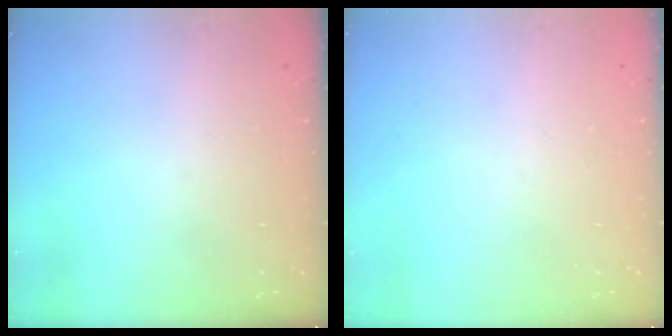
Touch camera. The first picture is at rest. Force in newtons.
{"total": 0.0}